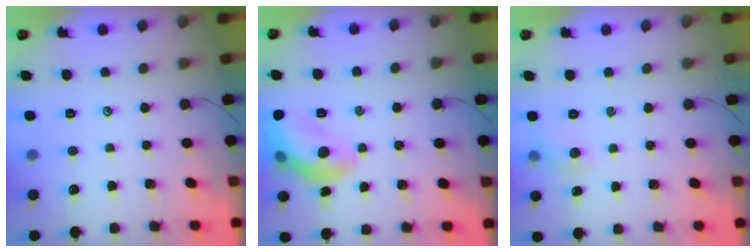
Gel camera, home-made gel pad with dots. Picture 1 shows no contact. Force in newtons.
{"total": 12.7, "press": 12.7, "slide": 1.0}
{"total": 4.4, "press": 4.2, "slide": 1.2}